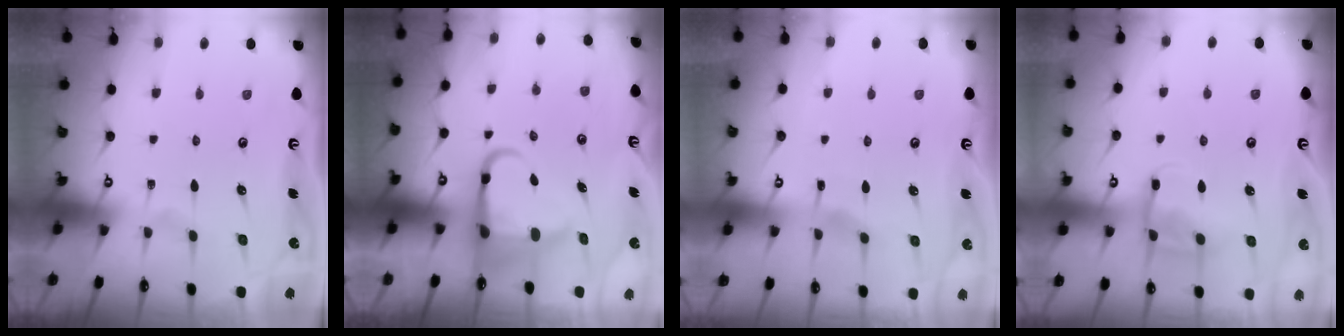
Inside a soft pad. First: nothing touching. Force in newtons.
{"total": 8.2, "press": 8.0, "slide": 1.8}
{"total": 2.6, "press": 2.6, "slide": 0.4}
{"total": 9.9, "press": 9.8, "slide": 1.1}